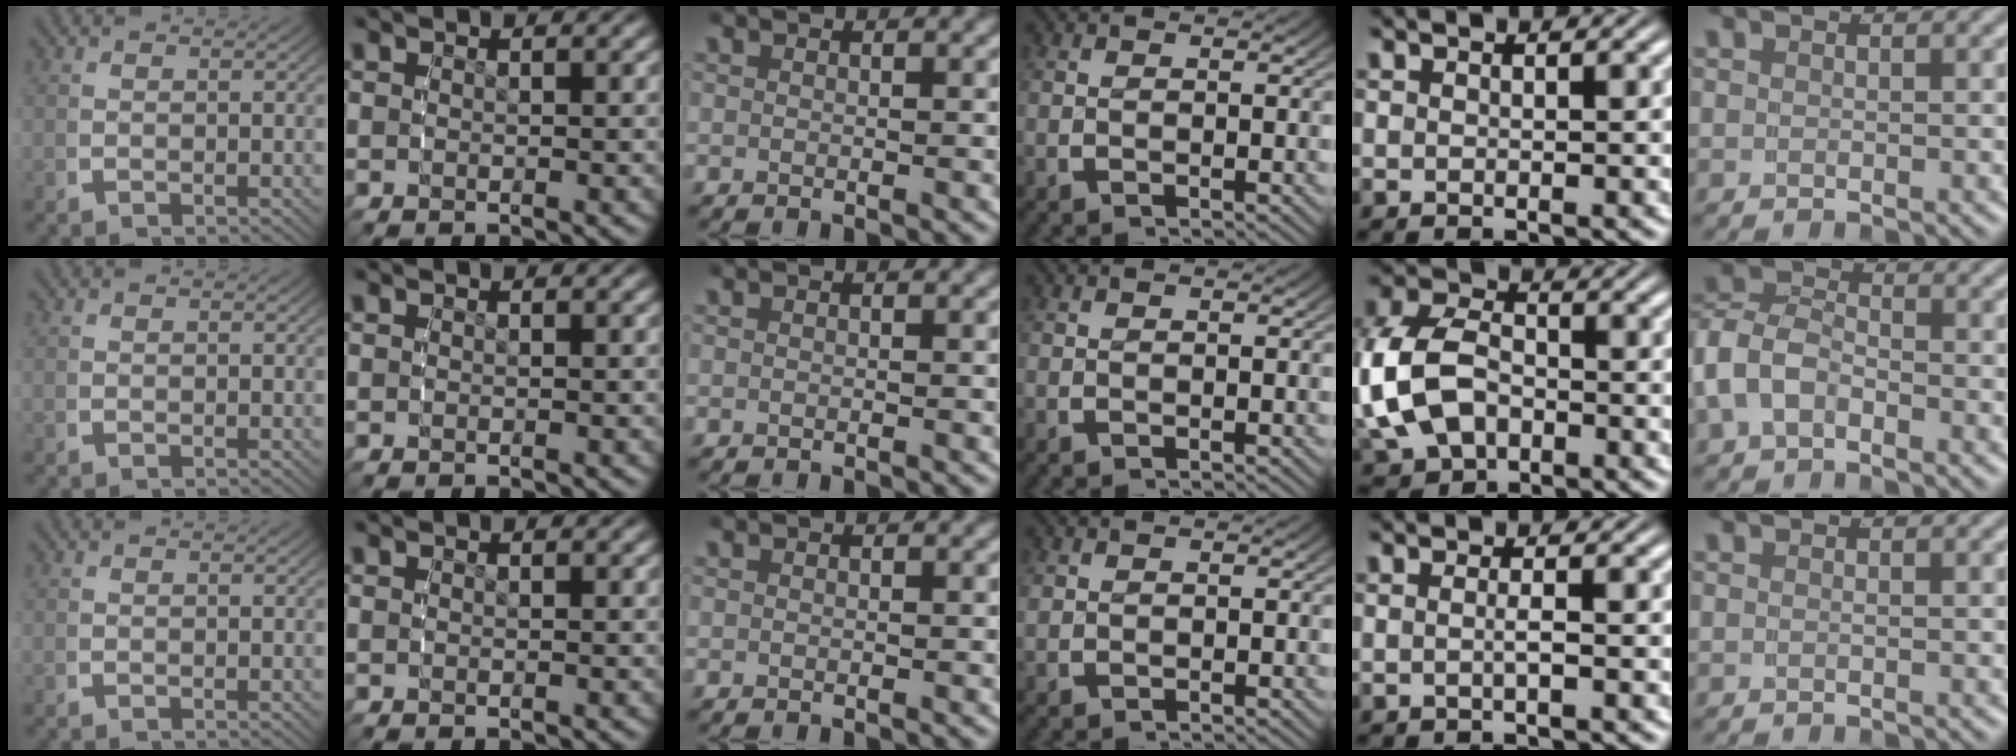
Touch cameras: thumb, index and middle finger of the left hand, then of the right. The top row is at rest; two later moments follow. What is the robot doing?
{"motion": "grasp_and_lifting", "object": "small bumper sticker"}